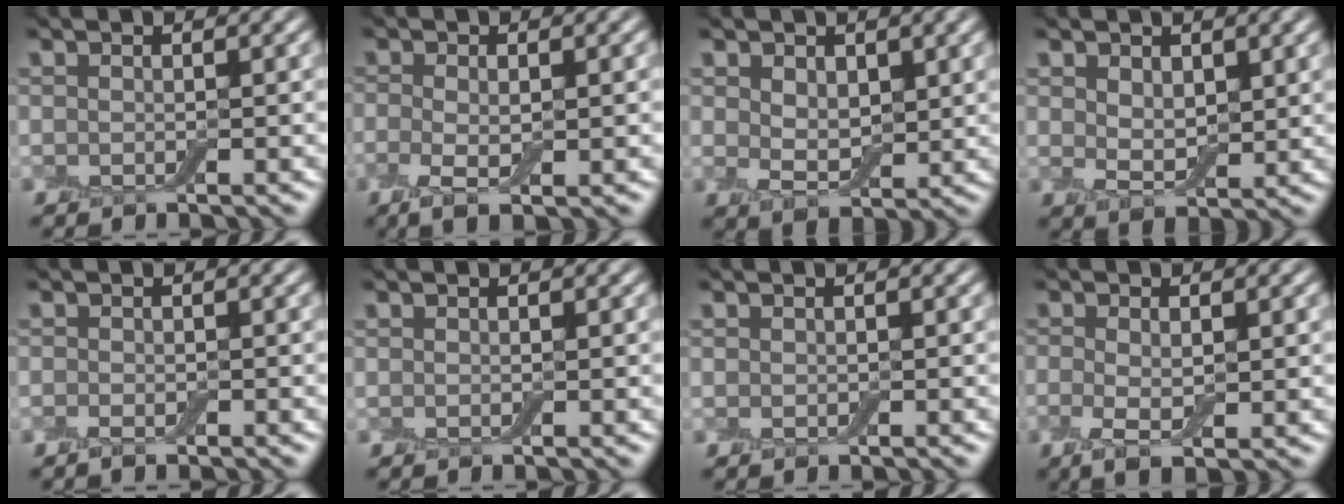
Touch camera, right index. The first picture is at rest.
{"total": 3.4, "force": [-0.7, 1.2, 3.1], "torque": [-0.065, -0.009, -0.014]}
{"total": 3.3, "force": [1.1, 2.1, 2.3], "torque": [-0.044, -0.007, 0.021]}
{"total": 3.0, "force": [1.2, 1.8, 2.1], "torque": [-0.040, -0.006, 0.024]}
{"total": 1.2, "force": [-0.7, 0.5, 0.7], "torque": [-0.013, -0.003, -0.014]}
{"total": 0.0}
{"total": 0.5, "force": [-0.1, 0.4, 0.3], "torque": [-0.002, -0.002, -0.002]}
{"total": 3.2, "force": [-0.4, 1.3, 2.9], "torque": [-0.062, -0.007, -0.007]}